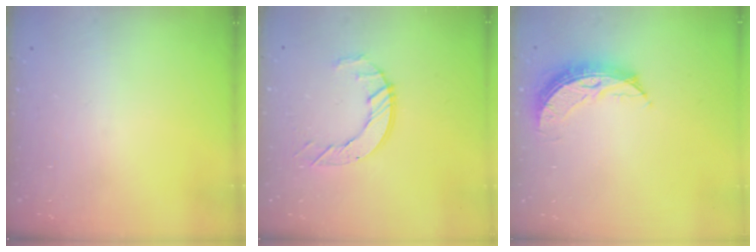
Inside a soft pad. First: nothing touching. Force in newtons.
{"total": 7.4, "press": 7.4, "slide": 0.5}
{"total": 9.3, "press": 9.3, "slide": 0.0}